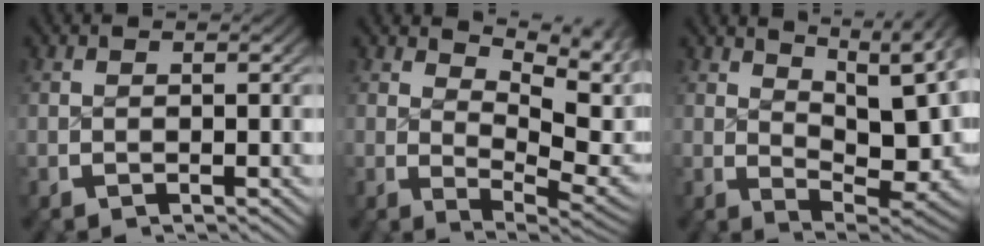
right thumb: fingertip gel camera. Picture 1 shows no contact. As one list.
[{"total": 8.1, "force": [2.4, 4.7, 6.2], "torque": [-0.077, -0.015, 0.044]}, {"total": 9.3, "force": [2.9, 5.0, 7.3], "torque": [-0.098, -0.024, 0.055]}]